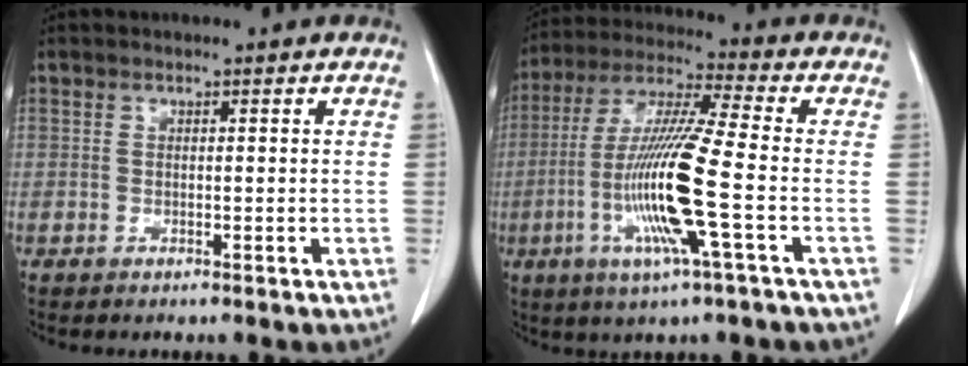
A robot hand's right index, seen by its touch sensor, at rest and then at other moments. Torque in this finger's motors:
{"motor_torque": [2.14, 0.00, 1.05, 0.21]}